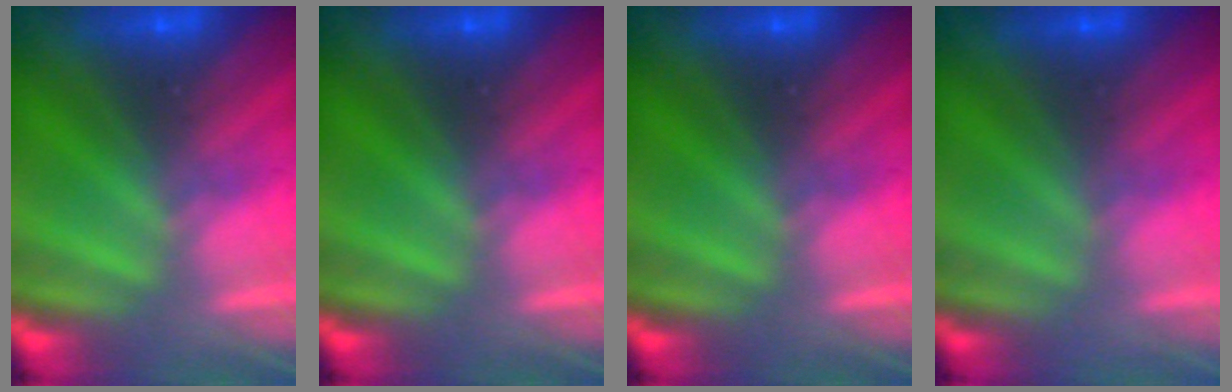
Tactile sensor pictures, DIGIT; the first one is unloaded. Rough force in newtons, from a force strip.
{"total": 0.0}
{"total": 0.0}
{"total": 2.5}